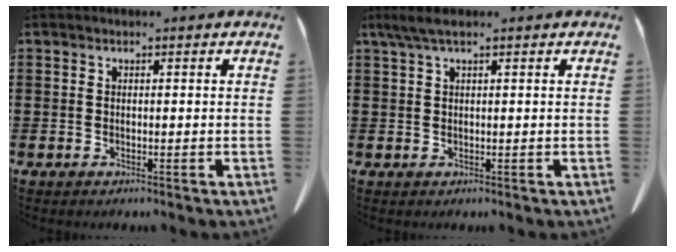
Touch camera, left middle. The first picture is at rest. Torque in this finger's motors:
{"motor_torque": [0.47, -0.26, 0.04, 0.04]}